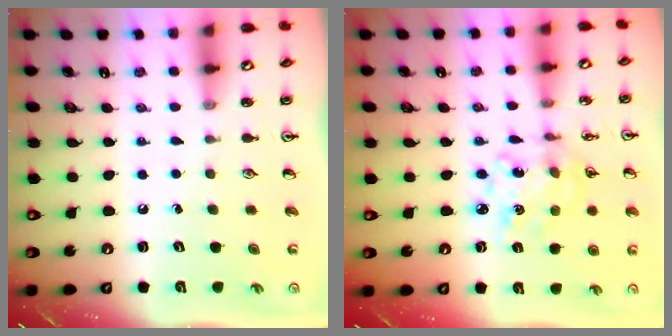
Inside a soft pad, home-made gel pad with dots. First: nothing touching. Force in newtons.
{"total": 8.5, "press": 8.5, "slide": 0.7}